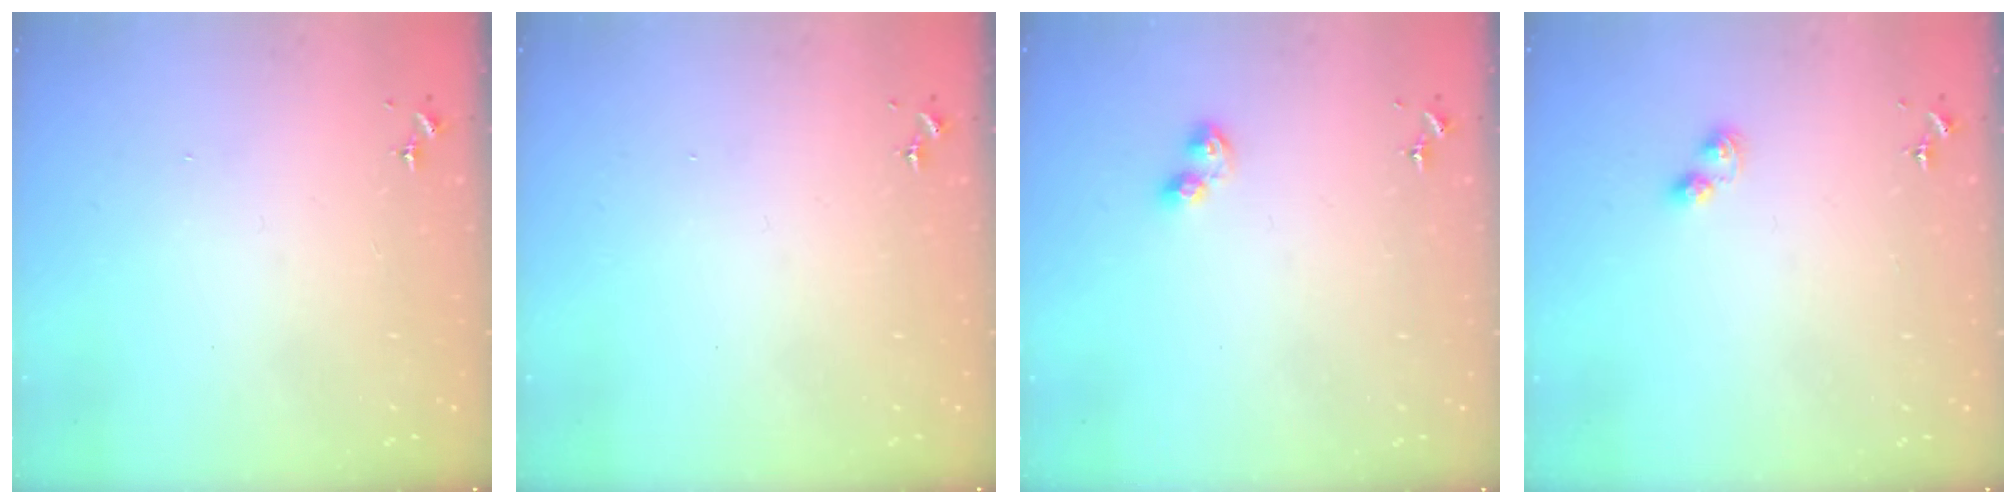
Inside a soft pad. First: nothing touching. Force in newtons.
{"total": 0.0}
{"total": 5.3, "press": 5.3, "slide": 0.5}
{"total": 3.7, "press": 3.7, "slide": 0.6}